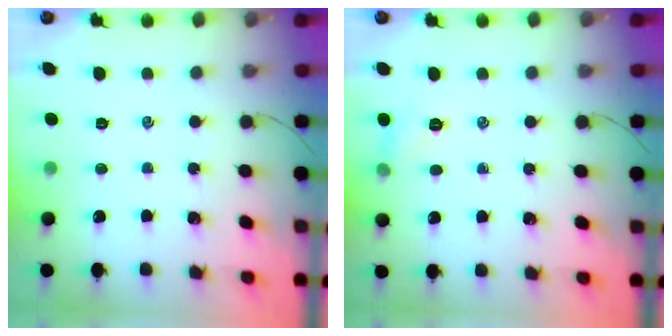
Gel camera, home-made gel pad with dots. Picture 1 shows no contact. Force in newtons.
{"total": 5.1, "press": 5.0, "slide": 1.2}